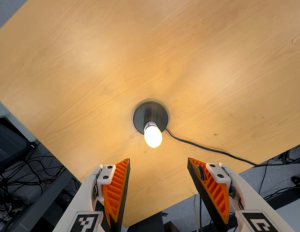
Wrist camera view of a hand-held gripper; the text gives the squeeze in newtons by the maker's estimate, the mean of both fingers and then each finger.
{"total": 0.0}